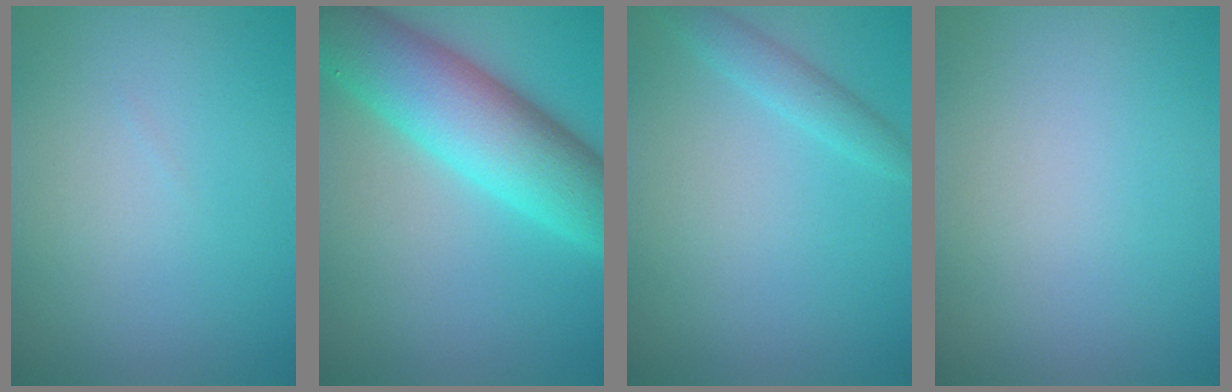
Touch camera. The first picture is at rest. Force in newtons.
{"total": 9.9, "press": 9.9, "slide": 0.0}
{"total": 1.8, "press": 1.8, "slide": 0.2}
{"total": 0.0}